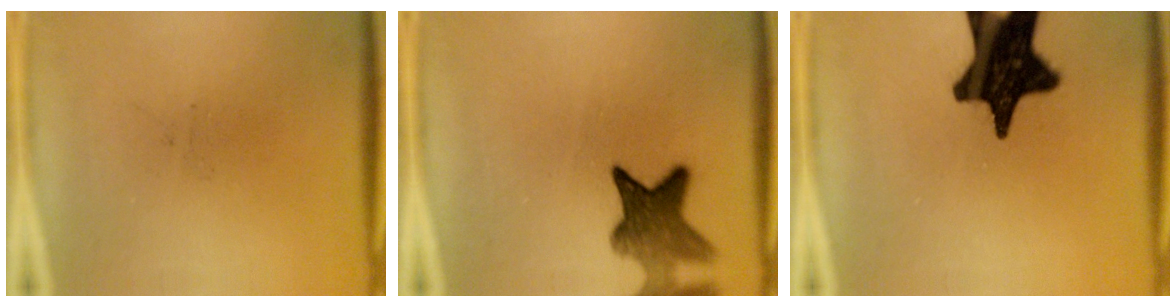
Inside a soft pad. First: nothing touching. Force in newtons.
{"total": 7.1}
{"total": 18.1}